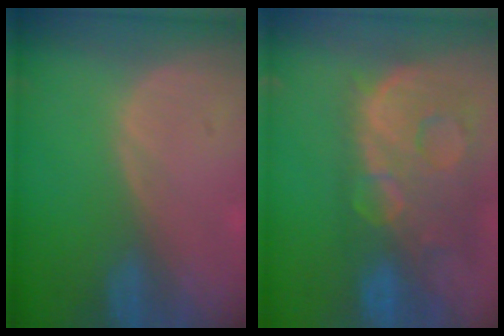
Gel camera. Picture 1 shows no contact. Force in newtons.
{"total": 13.8, "press": 11.2, "slide": 8.1}